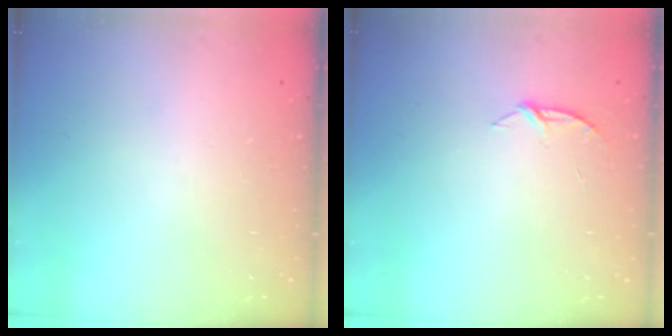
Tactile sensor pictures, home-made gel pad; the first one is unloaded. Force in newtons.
{"total": 4.3, "press": 4.3, "slide": 0.4}